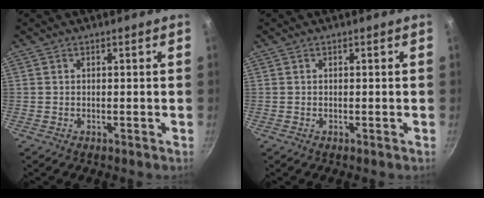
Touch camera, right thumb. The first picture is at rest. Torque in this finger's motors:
{"motor_torque": [-0.02, 0.00, 0.02, -0.01, 0.05]}